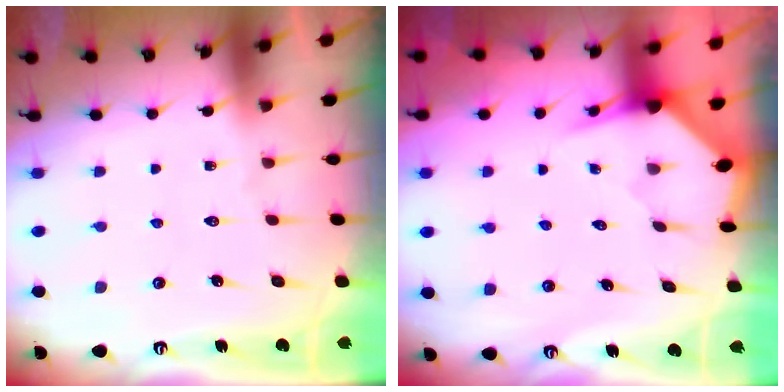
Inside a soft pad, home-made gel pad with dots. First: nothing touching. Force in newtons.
{"total": 3.3, "press": 3.3, "slide": 0.3}